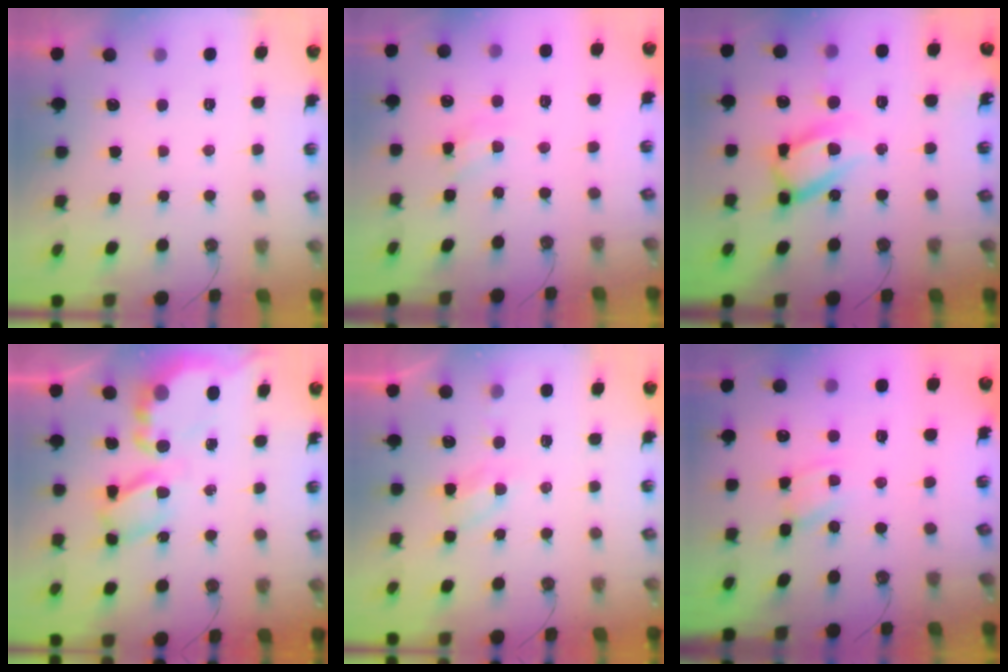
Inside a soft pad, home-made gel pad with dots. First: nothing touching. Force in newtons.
{"total": 5.1, "press": 5.0, "slide": 0.4}
{"total": 15.6, "press": 15.5, "slide": 1.4}
{"total": 9.5, "press": 9.5, "slide": 0.6}
{"total": 4.6, "press": 4.6, "slide": 0.5}
{"total": 1.9, "press": 1.9, "slide": 0.1}